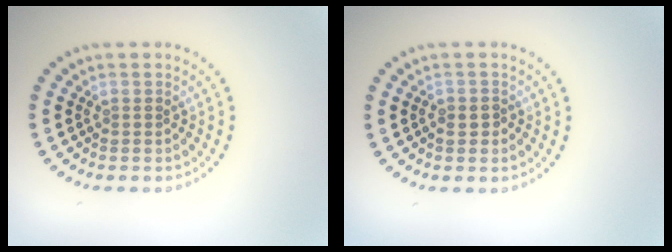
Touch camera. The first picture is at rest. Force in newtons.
{"total": 0.9, "press": 0.8, "slide": 0.3}